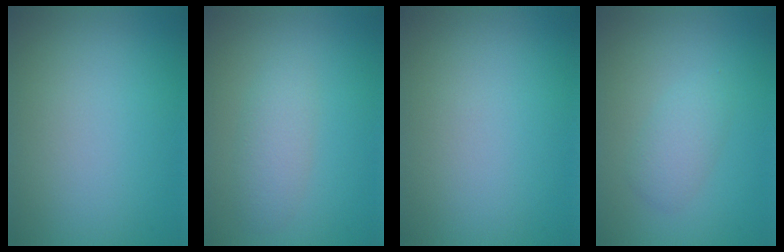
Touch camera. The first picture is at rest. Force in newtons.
{"total": 2.2, "press": 2.2, "slide": 0.1}
{"total": 0.0}
{"total": 2.0, "press": 2.0, "slide": 0.0}